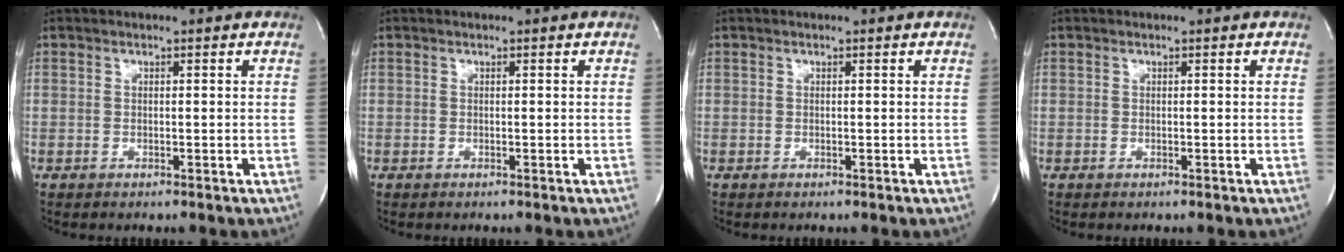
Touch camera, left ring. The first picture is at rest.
{"total": 0.0}
{"total": 0.0}
{"total": 0.0}